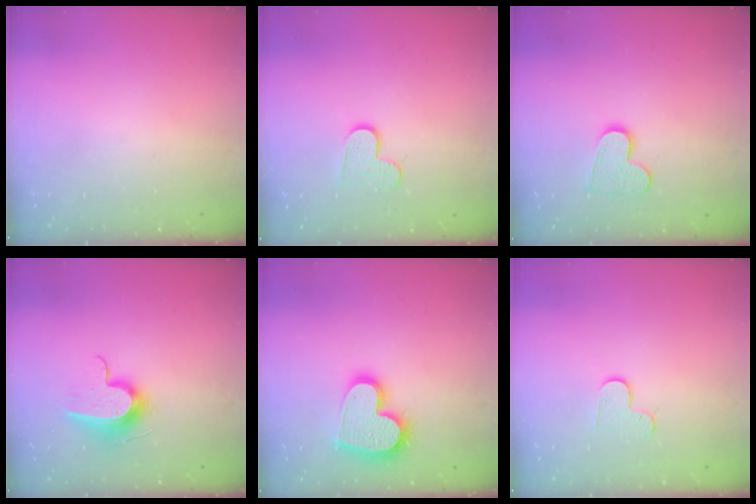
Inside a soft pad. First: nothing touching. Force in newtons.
{"total": 7.9, "press": 7.9, "slide": 0.5}
{"total": 8.9, "press": 8.9, "slide": 0.7}
{"total": 12.4, "press": 12.4, "slide": 0.4}
{"total": 16.9, "press": 16.8, "slide": 1.3}
{"total": 6.4, "press": 6.4, "slide": 0.5}